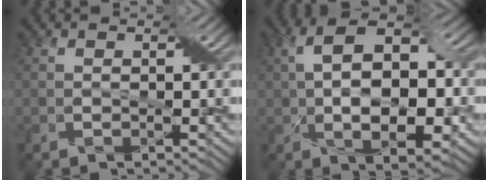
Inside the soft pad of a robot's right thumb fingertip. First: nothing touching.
{"total": 12.0, "force": [0.2, 6.2, 10.3], "torque": [-0.171, 0.011, 0.005]}